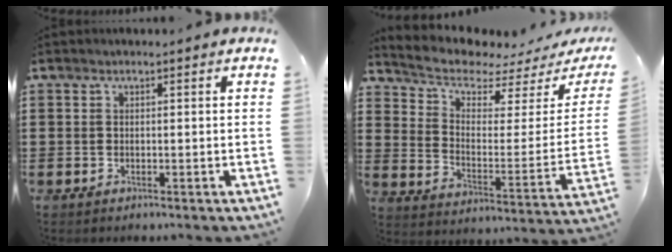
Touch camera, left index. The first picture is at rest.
{"total": 5.1, "force": [4.4, 1.5, 1.9], "torque": [-0.066, -0.039, 0.074]}